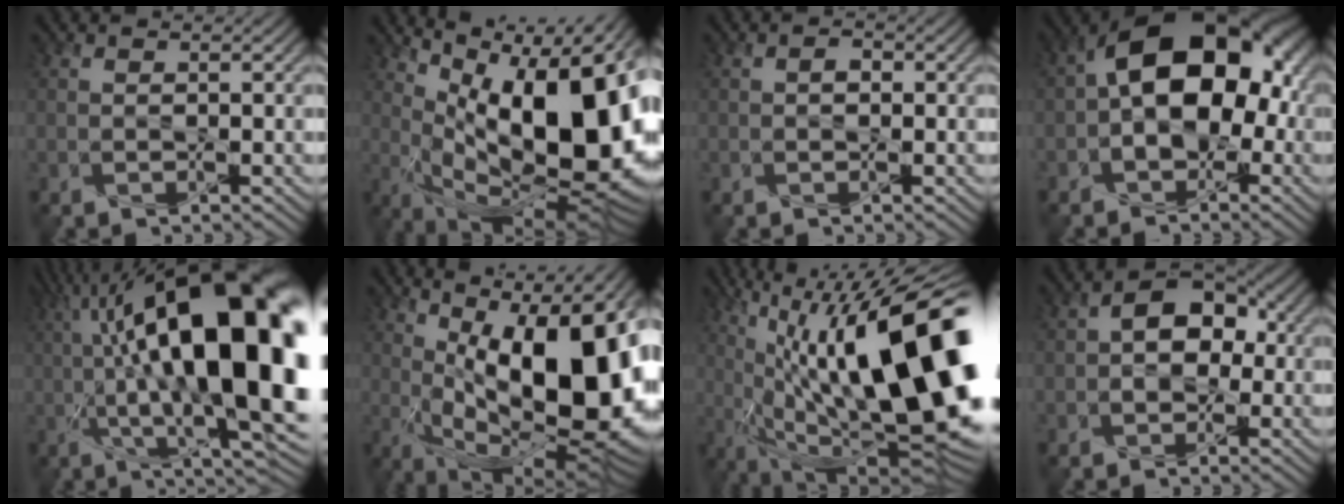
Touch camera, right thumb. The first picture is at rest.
{"total": 18.6, "force": [3.2, 7.6, 16.7], "torque": [-0.242, 0.008, 0.068]}
{"total": 1.1, "force": [0.0, 0.9, 0.7], "torque": [-0.011, -0.002, -0.002]}
{"total": 15.0, "force": [0.5, 9.9, 11.3], "torque": [-0.156, 0.010, 0.003]}
{"total": 23.1, "force": [2.1, 8.2, 21.4], "torque": [-0.315, 0.028, 0.020]}
{"total": 20.3, "force": [2.1, 9.2, 18.0], "torque": [-0.253, 0.011, 0.038]}
{"total": 22.3, "force": [3.4, 7.7, 20.7], "torque": [-0.336, 0.030, 0.055]}
{"total": 5.6, "force": [-0.1, 4.1, 3.8], "torque": [-0.049, 0.009, -0.010]}